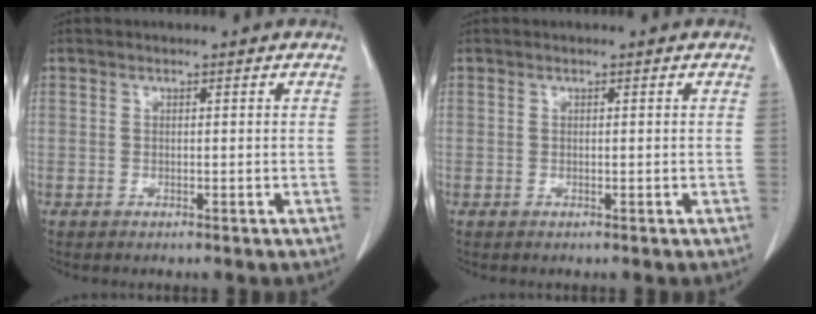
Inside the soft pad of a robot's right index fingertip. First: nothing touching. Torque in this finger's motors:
{"motor_torque": [0.00, 0.00, 0.00, 0.00]}